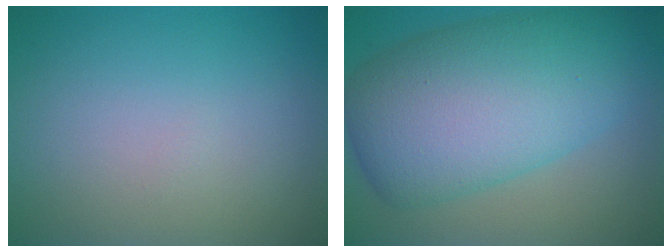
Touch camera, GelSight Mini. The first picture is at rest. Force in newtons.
{"total": 11.7, "press": 11.7, "slide": 0.3}